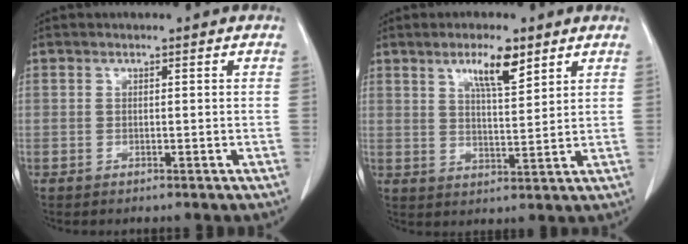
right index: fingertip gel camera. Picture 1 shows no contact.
{"total": 6.5, "force": [4.1, 1.3, 5.0], "torque": [-0.089, -0.001, 0.071]}